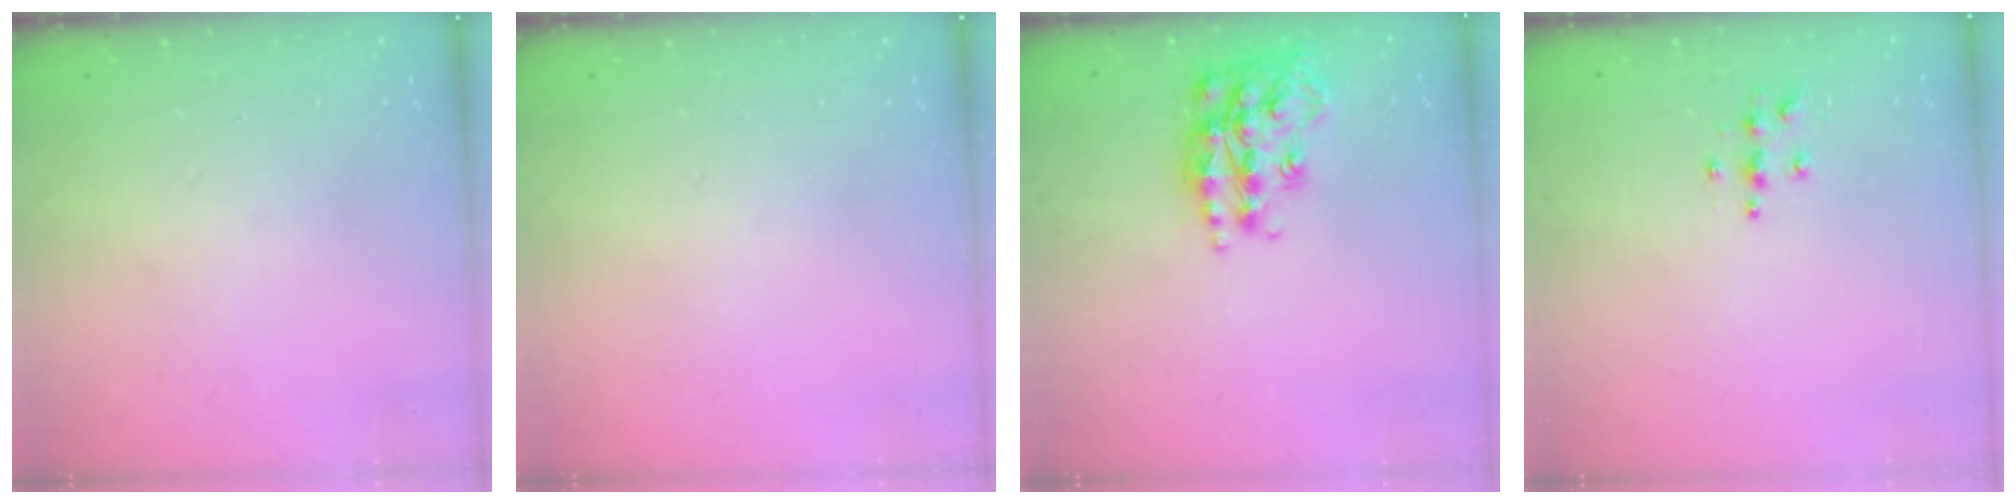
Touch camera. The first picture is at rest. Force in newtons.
{"total": 0.0}
{"total": 18.2, "press": 18.2, "slide": 1.2}
{"total": 4.9, "press": 4.9, "slide": 0.2}